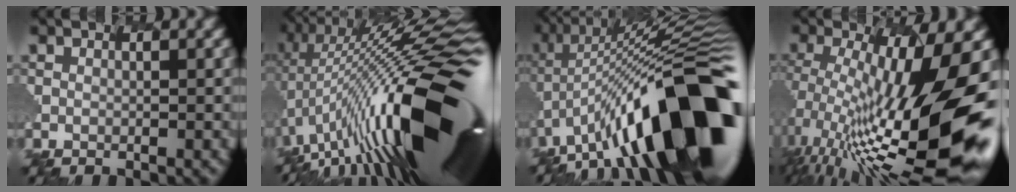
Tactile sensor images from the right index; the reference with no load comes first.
{"total": 19.4, "force": [-1.3, 6.0, 18.4], "torque": [-0.296, 0.007, -0.021]}
{"total": 16.7, "force": [-5.7, 5.9, 14.5], "torque": [-0.225, 0.039, -0.114]}
{"total": 15.9, "force": [-2.6, 4.1, 15.1], "torque": [-0.263, -0.007, -0.048]}